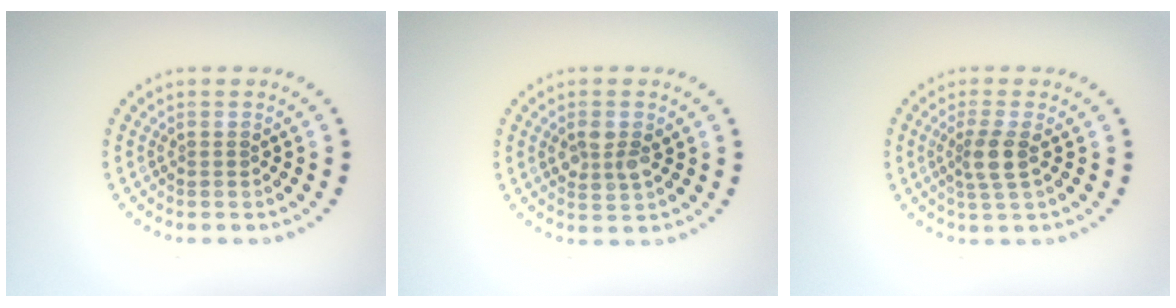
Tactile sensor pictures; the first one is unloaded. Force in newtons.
{"total": 2.5, "press": 2.5, "slide": 0.5}
{"total": 2.4, "press": 2.0, "slide": 1.4}